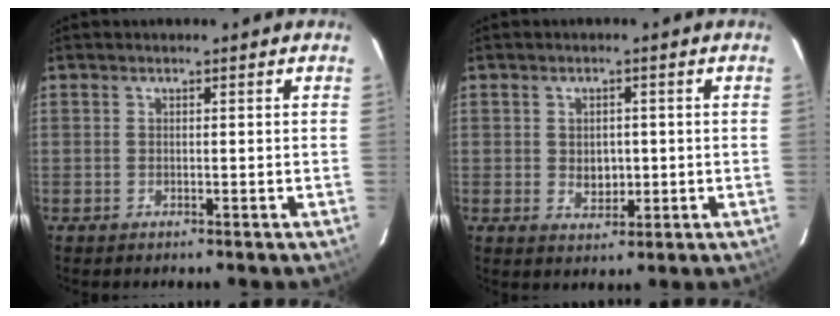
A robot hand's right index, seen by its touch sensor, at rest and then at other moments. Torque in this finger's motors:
{"motor_torque": [0.16, 0.11, 0.07, 0.01]}